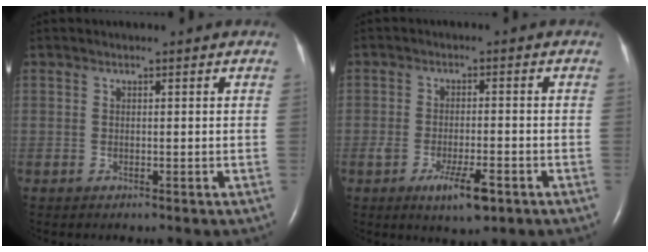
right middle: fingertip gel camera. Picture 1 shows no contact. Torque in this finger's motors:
{"motor_torque": [0.20, -0.05, 0.15, 0.09]}